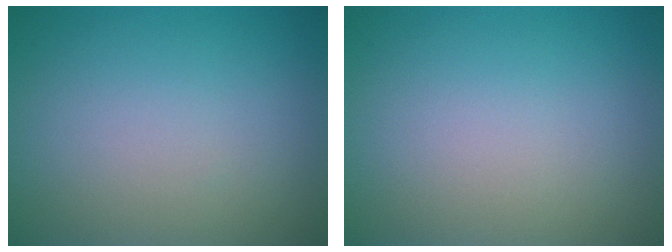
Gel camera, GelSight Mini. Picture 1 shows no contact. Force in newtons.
{"total": 0.0}